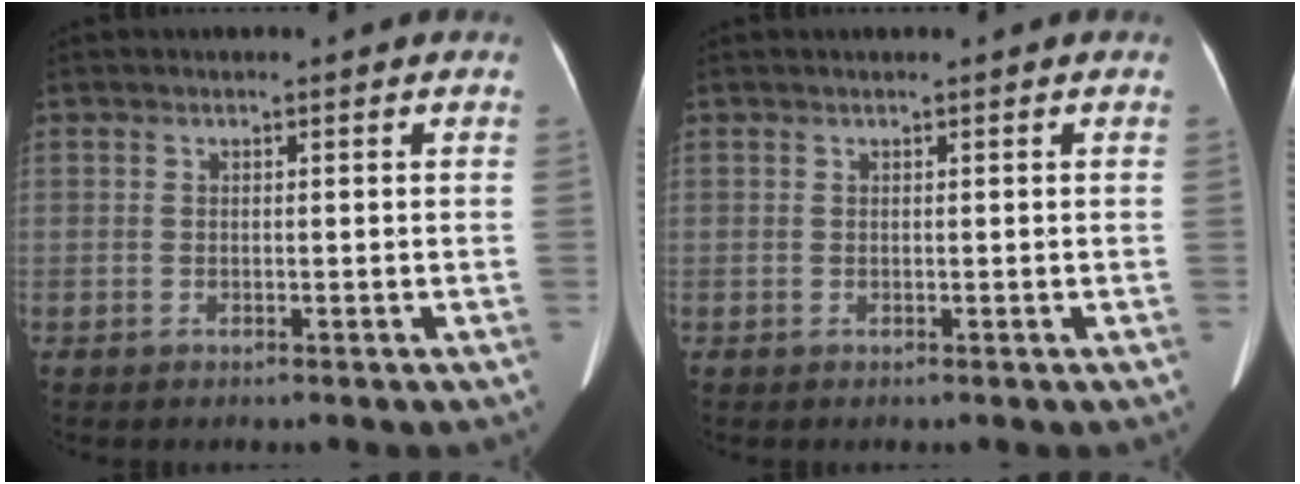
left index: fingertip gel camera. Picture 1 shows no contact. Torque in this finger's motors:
{"motor_torque": [0.16, -0.11, -0.01, -0.01]}